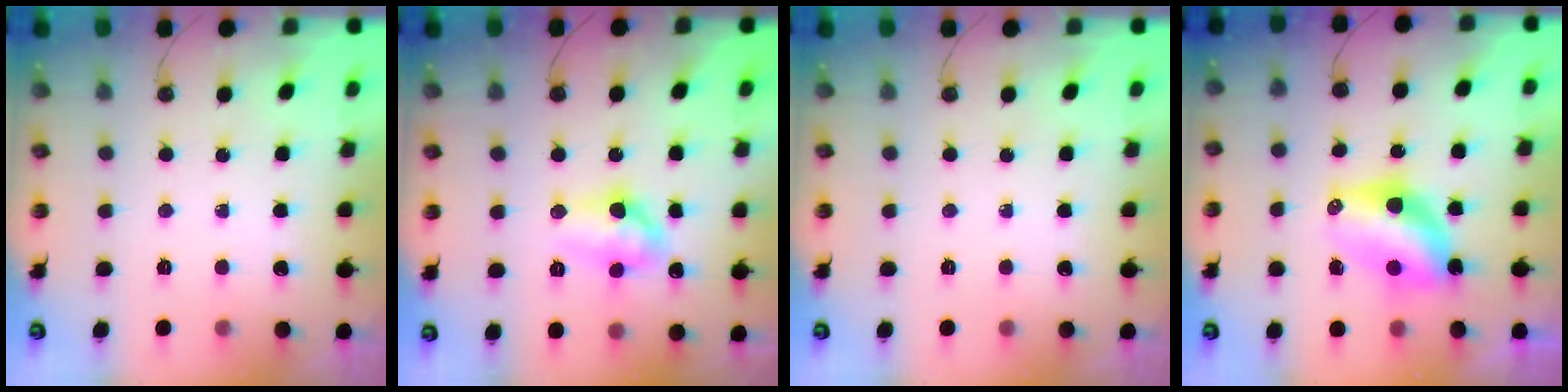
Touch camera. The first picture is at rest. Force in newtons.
{"total": 10.0, "press": 9.9, "slide": 1.1}
{"total": 0.0}
{"total": 7.2, "press": 7.1, "slide": 0.5}